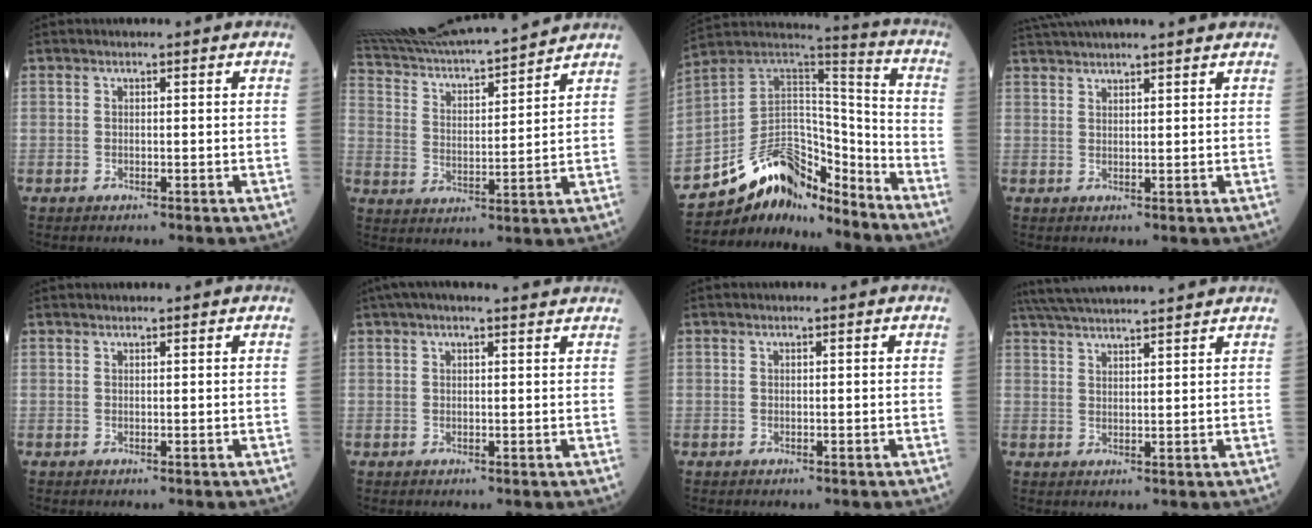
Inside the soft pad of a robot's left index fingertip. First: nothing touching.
{"total": 19.8, "force": [18.6, 0.6, 6.7], "torque": [-0.129, 0.004, 0.303]}
{"total": 14.8, "force": [-12.7, 5.6, 5.2], "torque": [-0.088, 0.061, -0.229]}
{"total": 9.7, "force": [8.8, 0.4, 4.1], "torque": [-0.073, 0.033, 0.126]}
{"total": 1.4, "force": [1.3, 0.1, 0.4], "torque": [-0.009, 0.019, 0.018]}
{"total": 7.3, "force": [6.3, 0.6, 3.5], "torque": [-0.057, 0.036, 0.079]}
{"total": 0.0}
{"total": 13.9, "force": [12.8, 0.0, 5.4], "torque": [-0.107, 0.035, 0.196]}